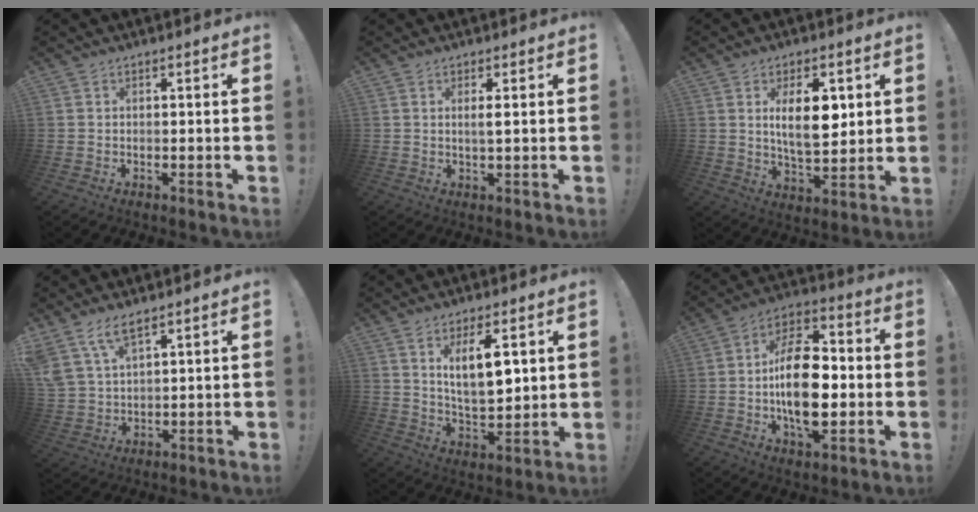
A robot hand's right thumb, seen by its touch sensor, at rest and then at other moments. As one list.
[{"total": 2.4, "force": [0.8, 0.2, 2.2], "torque": [-0.029, -0.008, 0.009]}, {"total": 12.2, "force": [2.9, 5.7, 10.3], "torque": [-0.166, -0.009, 0.042]}, {"total": 7.4, "force": [5.4, 2.4, 4.4], "torque": [-0.092, -0.022, 0.107]}, {"total": 11.0, "force": [5.0, 3.6, 9.2], "torque": [-0.147, -0.025, 0.082]}, {"total": 19.5, "force": [-2.3, 10.5, 16.3], "torque": [-0.288, 0.009, -0.041]}]